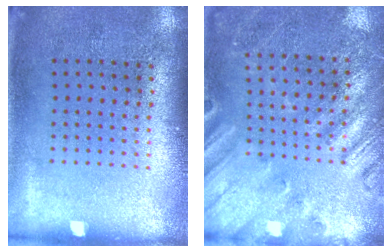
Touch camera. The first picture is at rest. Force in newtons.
{"total": 2.2, "press": 2.1, "slide": 0.8}